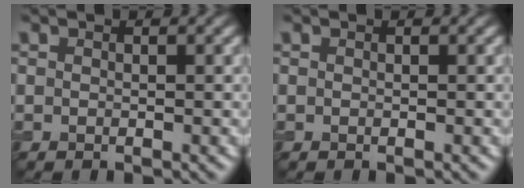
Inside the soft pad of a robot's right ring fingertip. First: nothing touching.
{"total": 0.0}